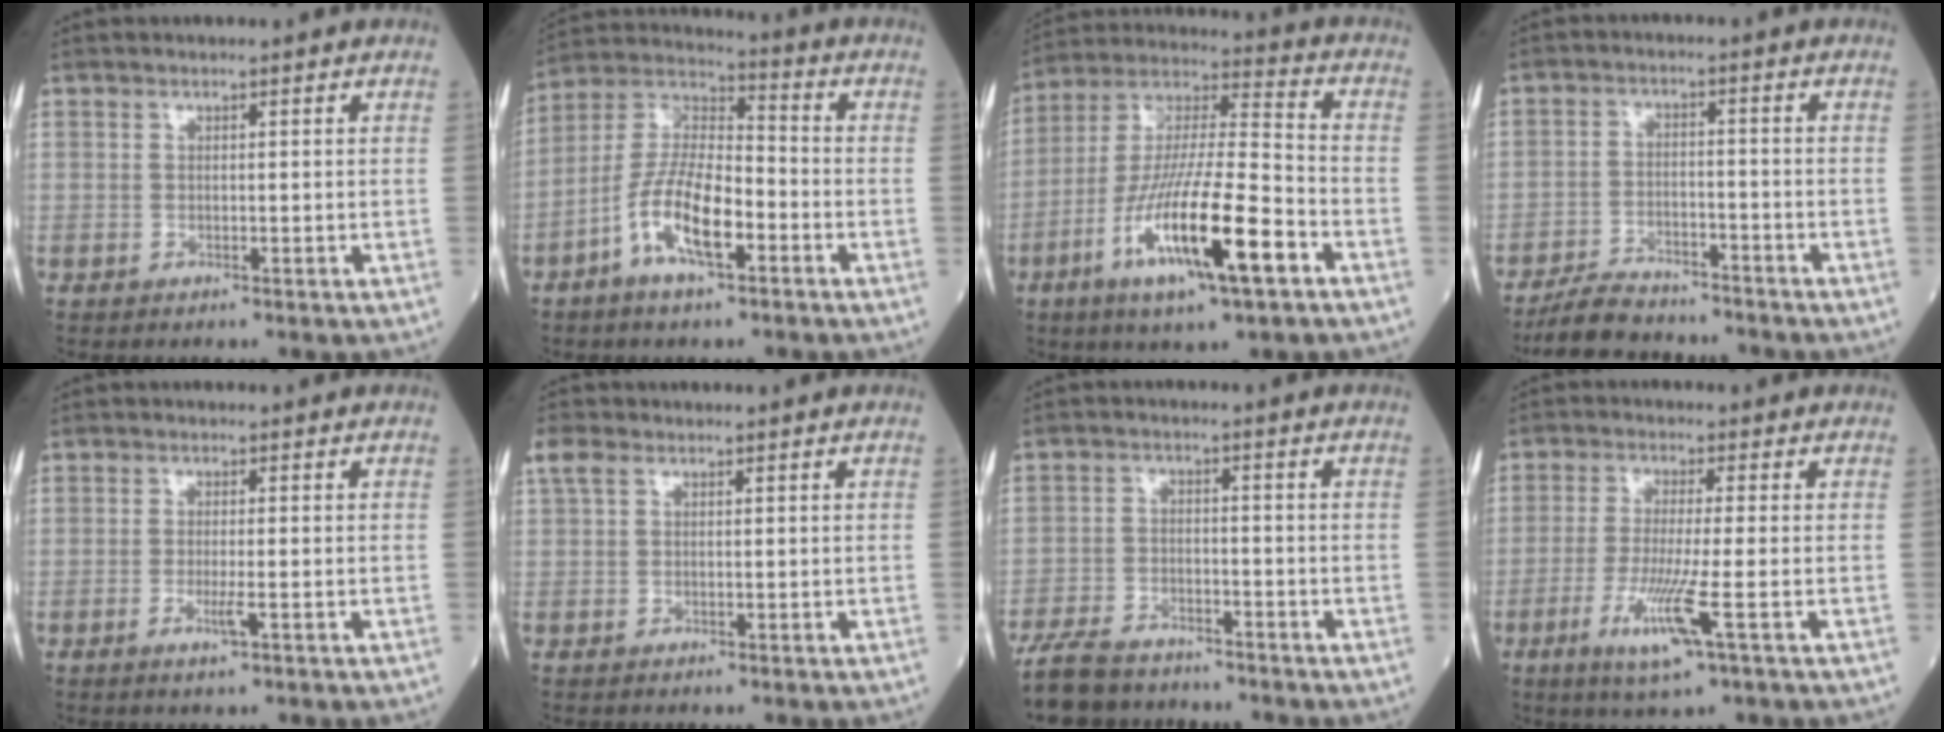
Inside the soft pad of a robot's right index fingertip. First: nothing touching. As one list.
[{"total": 11.6, "force": [-5.0, 3.7, 9.9], "torque": [-0.204, 0.008, -0.097]}, {"total": 18.4, "force": [-7.8, 2.5, 16.5], "torque": [-0.324, -0.020, -0.138]}, {"total": 8.0, "force": [-7.3, 2.4, 2.2], "torque": [-0.042, -0.011, -0.125]}, {"total": 2.2, "force": [-0.9, 0.0, 2.1], "torque": [-0.041, -0.005, -0.016]}, {"total": 2.0, "force": [0.9, 1.4, 1.2], "torque": [-0.035, 0.024, 0.019]}, {"total": 10.1, "force": [-8.8, 3.3, 3.6], "torque": [-0.069, -0.014, -0.147]}, {"total": 7.7, "force": [-3.0, -0.3, 7.1], "torque": [-0.143, -0.025, -0.057]}]